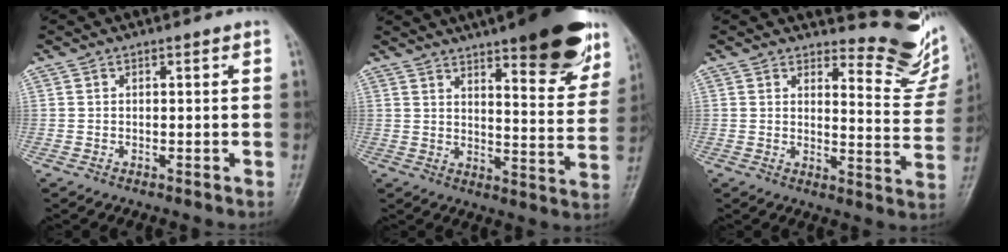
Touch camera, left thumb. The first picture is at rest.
{"total": 22.4, "force": [14.7, 6.2, 15.8], "torque": [-0.172, -0.059, 0.195]}
{"total": 12.0, "force": [11.1, 3.5, 2.7], "torque": [0.000, -0.128, 0.119]}